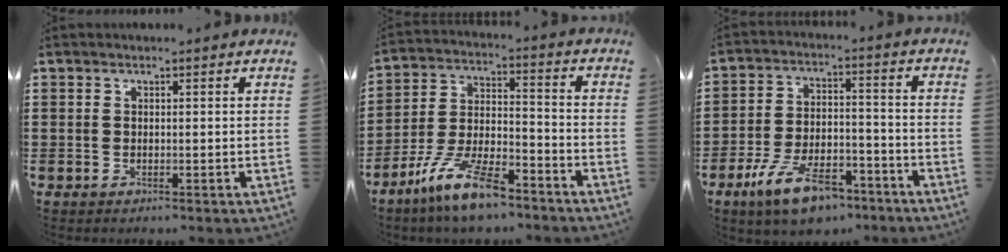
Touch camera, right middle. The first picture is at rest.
{"total": 11.5, "force": [-8.5, 2.8, 7.2], "torque": [-0.150, 0.017, -0.165]}
{"total": 10.4, "force": [-7.5, 3.6, 6.2], "torque": [-0.130, 0.017, -0.144]}